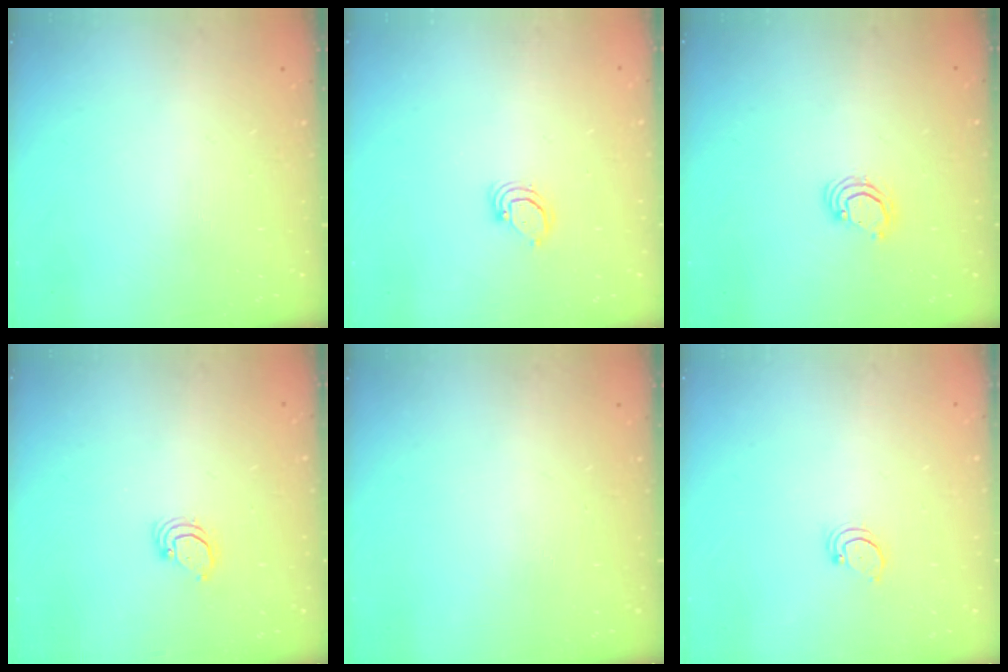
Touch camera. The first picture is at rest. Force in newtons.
{"total": 2.8, "press": 2.8, "slide": 0.3}
{"total": 3.0, "press": 3.0, "slide": 0.3}
{"total": 2.9, "press": 2.9, "slide": 0.3}
{"total": 0.0}
{"total": 2.2, "press": 2.2, "slide": 0.2}